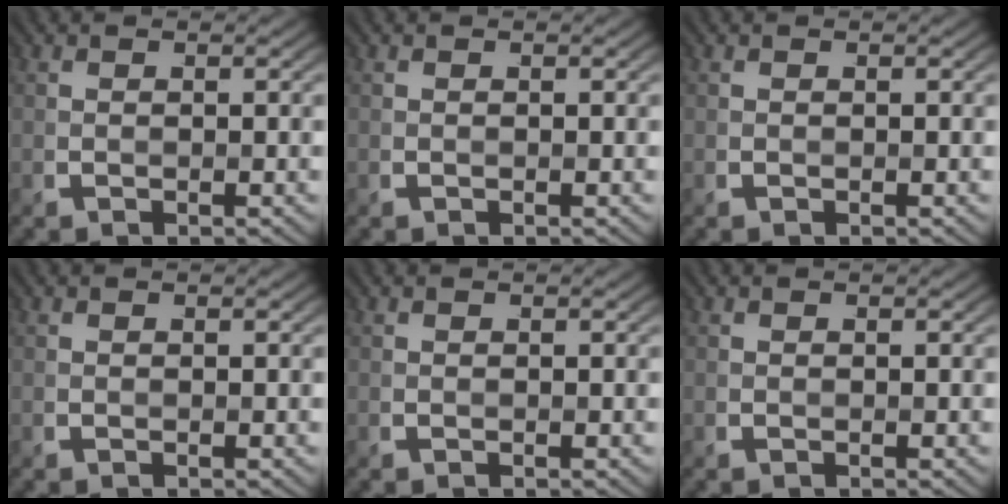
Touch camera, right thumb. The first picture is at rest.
{"total": 0.0}
{"total": 0.0}
{"total": 0.0}
{"total": 0.0}
{"total": 0.0}